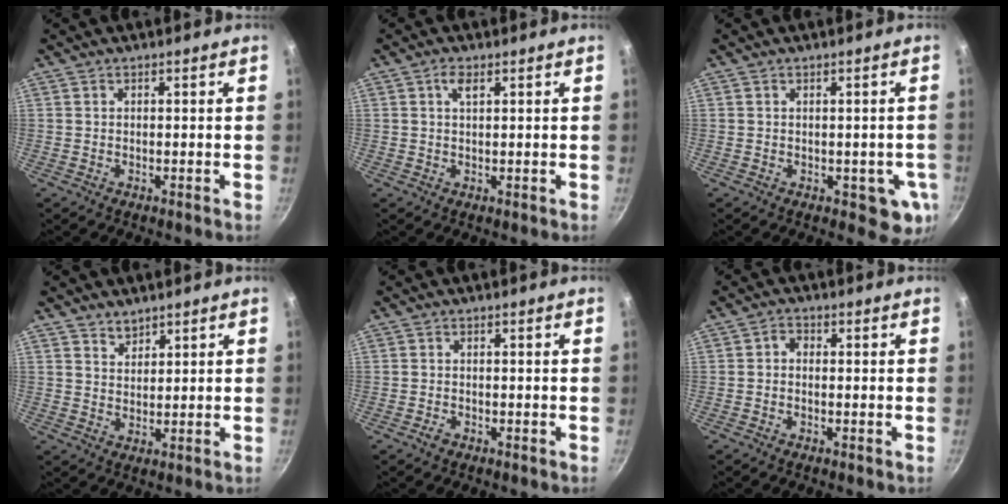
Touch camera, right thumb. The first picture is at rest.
{"total": 2.3, "force": [1.0, 1.0, 1.8], "torque": [-0.031, 0.000, 0.018]}
{"total": 5.9, "force": [-0.9, 3.4, 4.7], "torque": [-0.031, 0.001, -0.008]}
{"total": 3.2, "force": [2.5, 1.8, 0.8], "torque": [-0.002, -0.013, 0.046]}
{"total": 1.2, "force": [-0.8, 0.7, 0.6], "torque": [-0.011, 0.005, -0.013]}
{"total": 3.1, "force": [-1.0, 2.1, 2.0], "torque": [-0.038, 0.023, -0.024]}